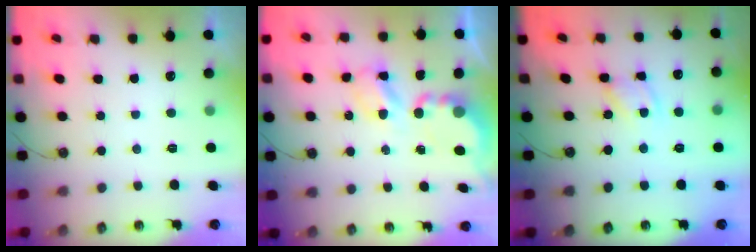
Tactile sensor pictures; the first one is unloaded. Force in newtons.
{"total": 6.0, "press": 6.0, "slide": 0.4}
{"total": 5.8, "press": 5.8, "slide": 0.5}